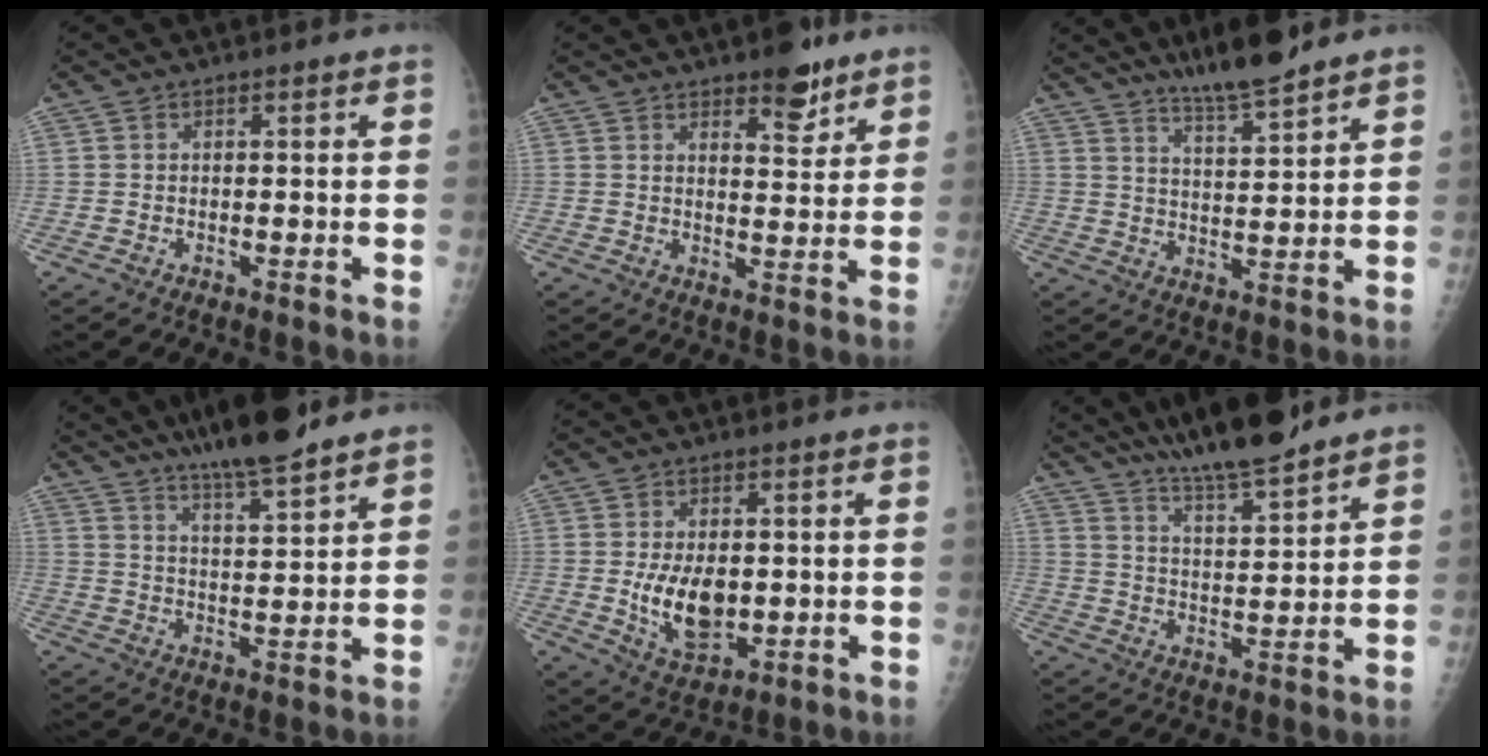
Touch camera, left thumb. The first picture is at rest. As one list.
[{"total": 7.1, "force": [5.0, 2.8, 4.2], "torque": [-0.034, -0.031, 0.070]}, {"total": 9.0, "force": [7.5, 0.6, 4.9], "torque": [-0.076, -0.049, 0.133]}, {"total": 12.8, "force": [10.5, 1.6, 7.2], "torque": [-0.100, -0.049, 0.173]}, {"total": 9.5, "force": [-0.3, 5.5, 7.7], "torque": [-0.112, -0.016, 0.009]}, {"total": 14.3, "force": [12.3, 1.5, 7.1], "torque": [-0.101, -0.061, 0.208]}]